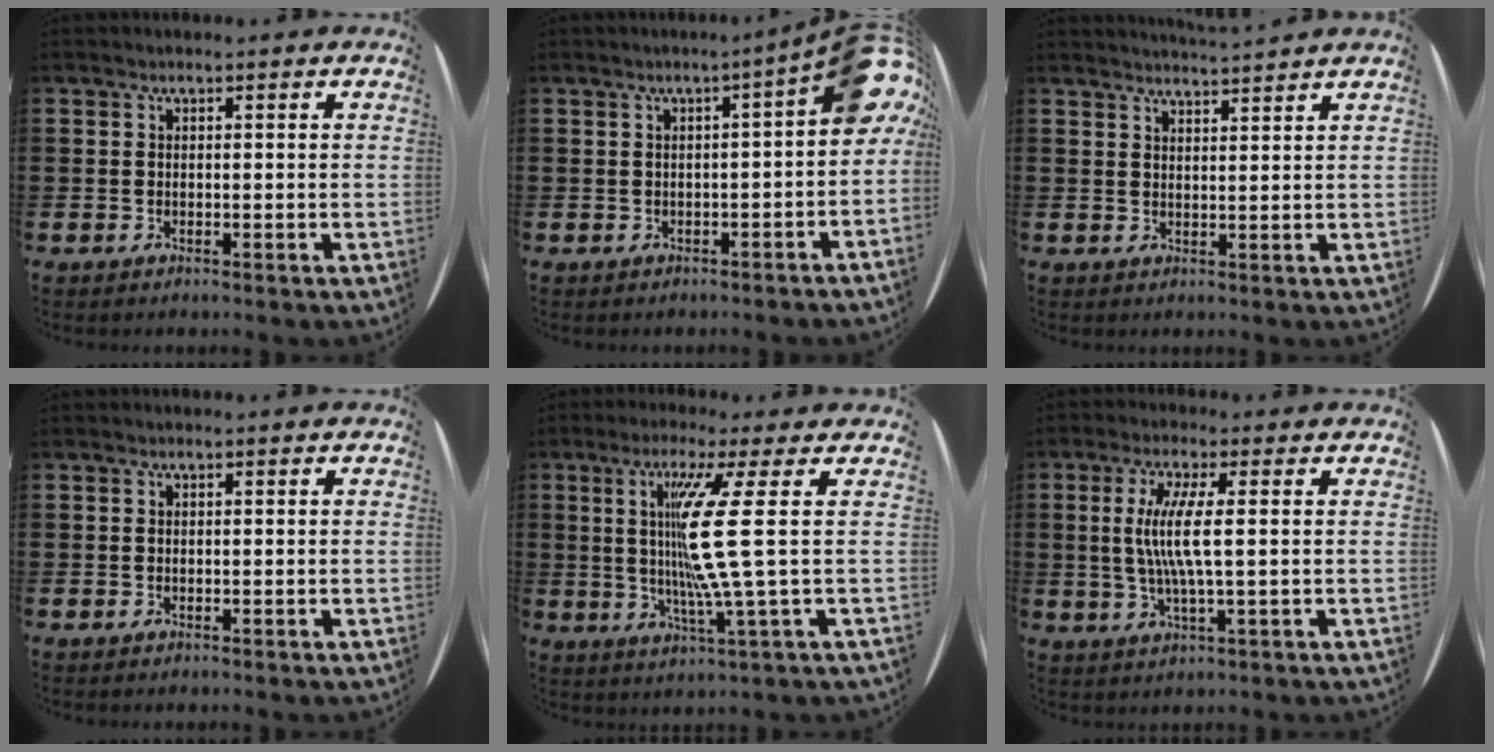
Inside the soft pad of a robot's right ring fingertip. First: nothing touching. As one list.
[{"total": 5.4, "force": [1.7, 1.3, 4.9], "torque": [-0.066, -0.013, 0.020]}, {"total": 2.4, "force": [2.3, -0.6, -0.4], "torque": [0.004, -0.013, 0.044]}, {"total": 0.0}, {"total": 11.8, "force": [2.1, -1.1, 11.5], "torque": [-0.242, -0.014, 0.016]}, {"total": 6.7, "force": [0.8, 1.6, 6.5], "torque": [-0.137, 0.000, 0.008]}]